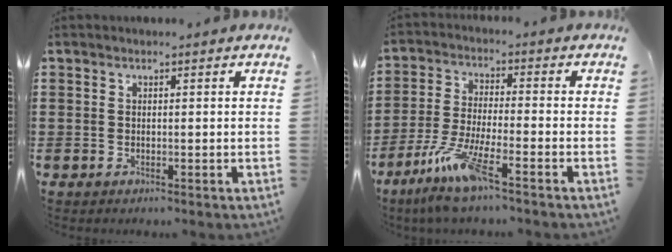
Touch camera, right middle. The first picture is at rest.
{"total": 8.6, "force": [-6.0, 0.6, 6.1], "torque": [-0.136, -0.019, -0.118]}